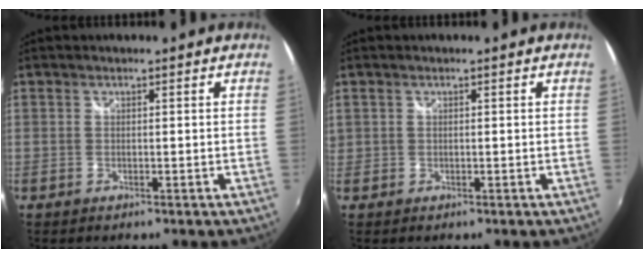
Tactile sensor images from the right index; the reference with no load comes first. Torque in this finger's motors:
{"motor_torque": [0.45, 0.35, 0.20, 0.02]}